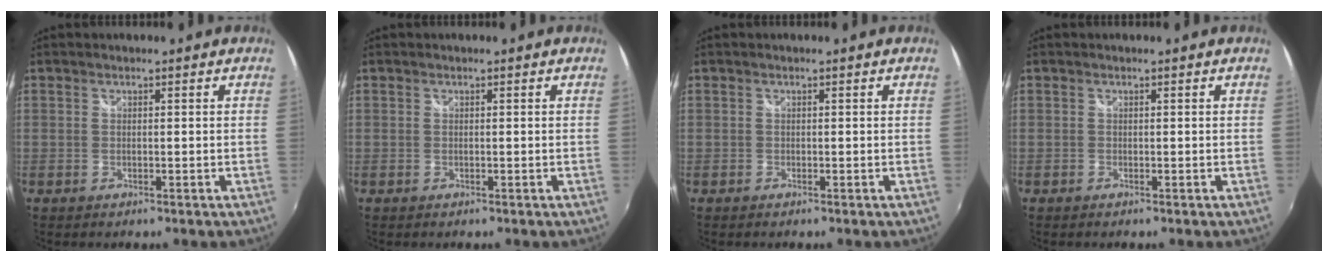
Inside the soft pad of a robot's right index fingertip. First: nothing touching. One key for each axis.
{"total": 0.0}
{"total": 0.0}
{"total": 0.0}